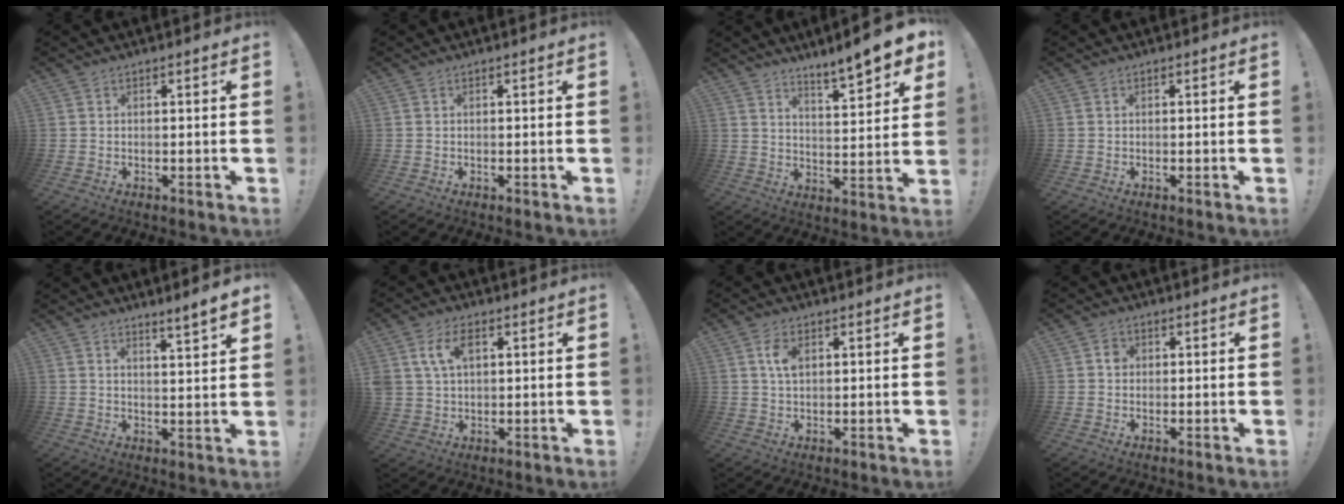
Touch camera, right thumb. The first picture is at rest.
{"total": 0.0}
{"total": 9.1, "force": [7.3, 0.1, 5.5], "torque": [-0.075, -0.063, 0.117]}
{"total": 0.0}
{"total": 4.8, "force": [3.7, -0.6, 2.9], "torque": [-0.037, -0.032, 0.059]}
{"total": 8.1, "force": [3.0, 5.3, 5.3], "torque": [-0.104, 0.008, 0.059]}
{"total": 4.8, "force": [1.7, 2.6, 3.7], "torque": [-0.063, 0.000, 0.028]}
{"total": 2.2, "force": [0.1, 2.0, 0.9], "torque": [-0.005, 0.000, -0.002]}